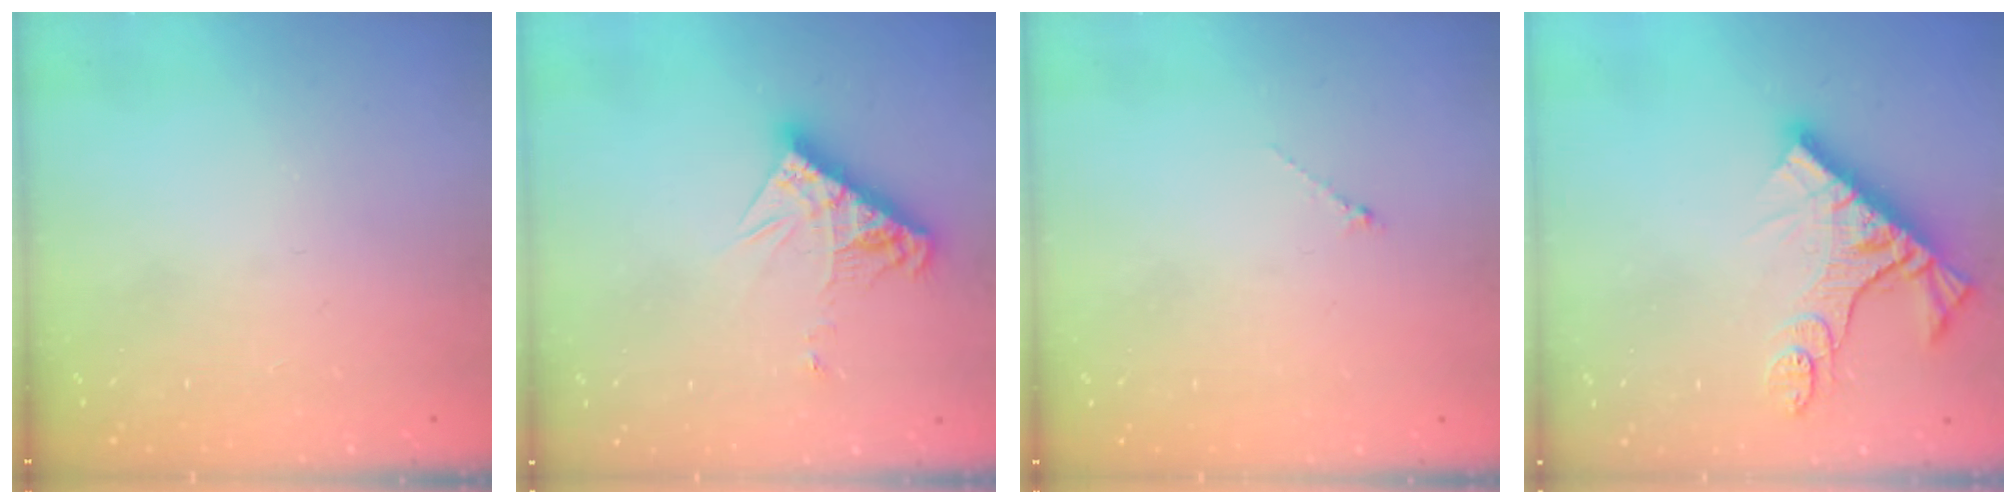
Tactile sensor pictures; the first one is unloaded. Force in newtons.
{"total": 10.5, "press": 10.4, "slide": 0.9}
{"total": 0.6, "press": 0.5, "slide": 0.3}
{"total": 12.8, "press": 12.7, "slide": 1.3}